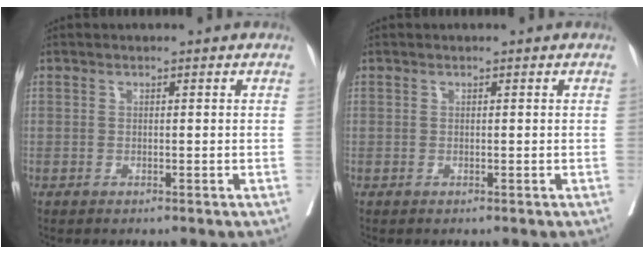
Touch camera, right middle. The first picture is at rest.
{"total": 0.0}